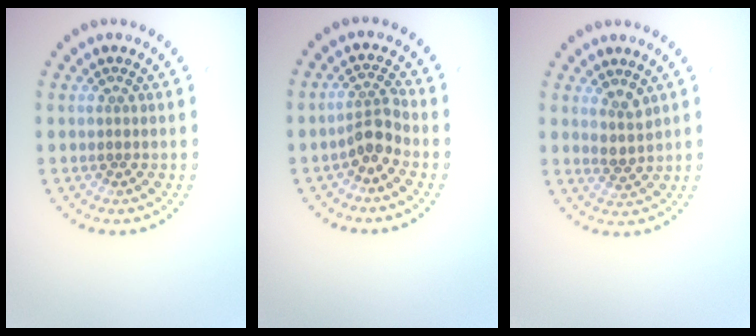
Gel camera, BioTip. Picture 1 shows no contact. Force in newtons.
{"total": 2.4, "press": 1.8, "slide": 1.6}
{"total": 1.9, "press": 1.4, "slide": 1.3}